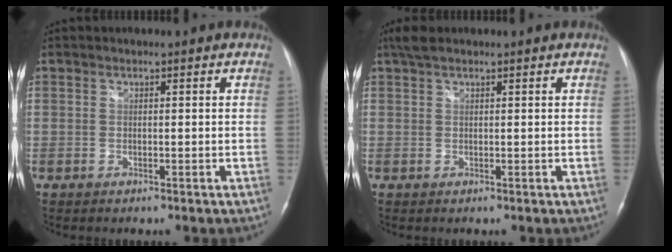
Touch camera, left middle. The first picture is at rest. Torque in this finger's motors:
{"motor_torque": [0.31, -0.19, -0.09, 0.04]}